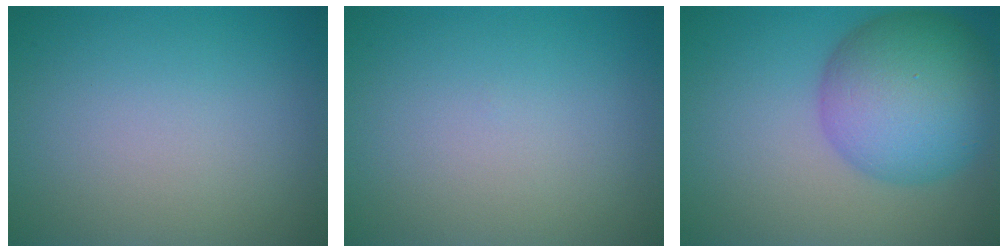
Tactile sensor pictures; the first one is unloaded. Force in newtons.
{"total": 0.0}
{"total": 9.6, "press": 9.6, "slide": 0.3}